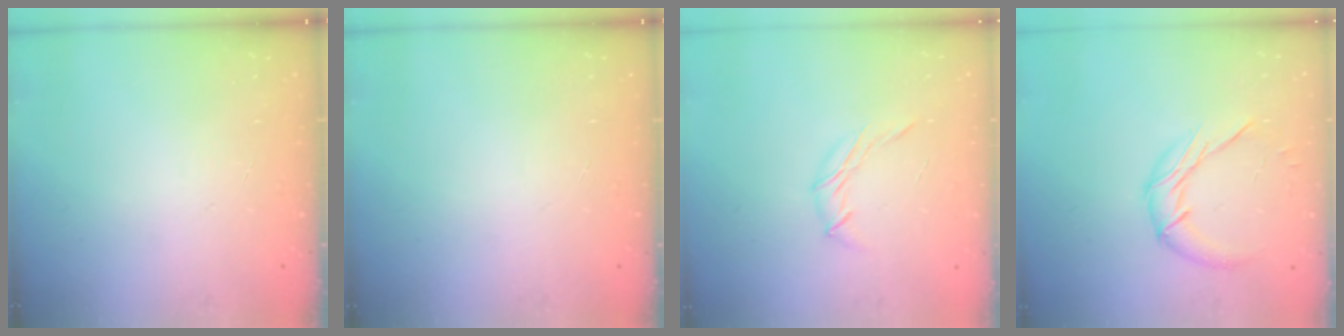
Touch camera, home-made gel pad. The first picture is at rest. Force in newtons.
{"total": 0.0}
{"total": 6.5, "press": 6.5, "slide": 0.4}
{"total": 9.9, "press": 9.9, "slide": 0.3}